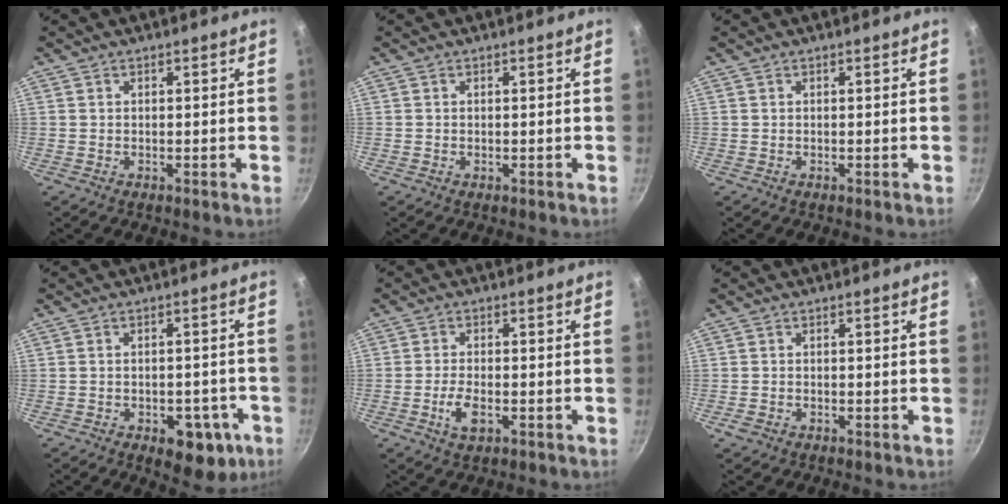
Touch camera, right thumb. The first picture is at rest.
{"total": 0.0}
{"total": 0.0}
{"total": 10.2, "force": [-4.3, 5.6, 7.3], "torque": [-0.057, 0.017, -0.047]}
{"total": 4.9, "force": [-1.7, 2.3, 3.9], "torque": [-0.077, 0.008, -0.032]}
{"total": 1.6, "force": [-0.9, 1.1, 0.8], "torque": [-0.021, 0.007, -0.016]}